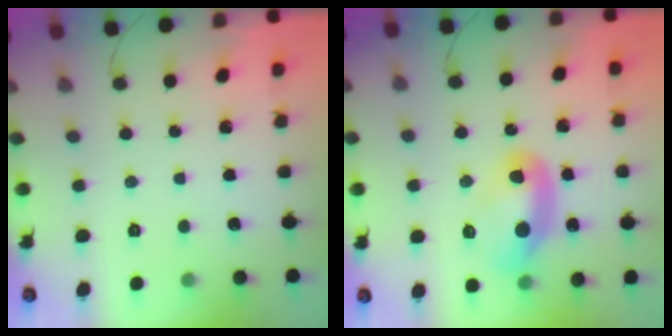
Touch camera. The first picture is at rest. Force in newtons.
{"total": 10.6, "press": 10.6, "slide": 1.1}